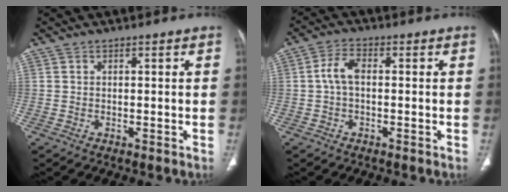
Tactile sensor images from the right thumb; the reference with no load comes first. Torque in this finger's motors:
{"motor_torque": [0.56, 0.54, 0.70, -0.53, 0.03]}